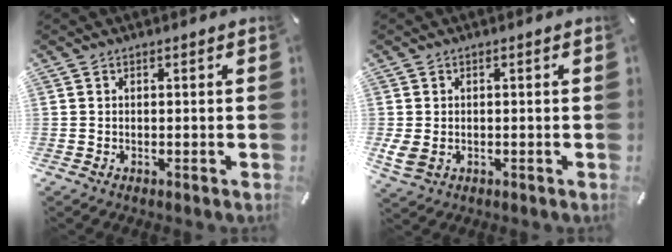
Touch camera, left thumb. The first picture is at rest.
{"total": 3.0, "force": [-0.2, 2.4, 1.8], "torque": [-0.047, -0.001, -0.005]}